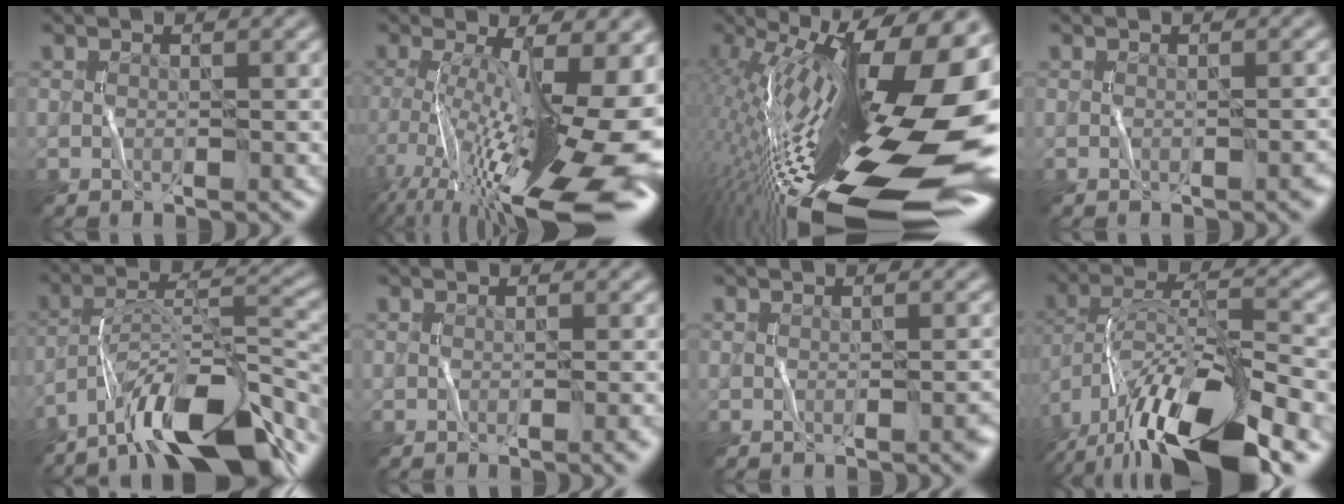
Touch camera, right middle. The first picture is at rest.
{"total": 17.1, "force": [-5.6, 5.0, 15.3], "torque": [-0.263, -0.008, -0.093]}
{"total": 21.4, "force": [-2.5, 6.9, 20.1], "torque": [-0.320, -0.012, -0.049]}
{"total": 1.5, "force": [-0.5, 0.5, 1.3], "torque": [-0.006, 0.009, -0.006]}
{"total": 12.4, "force": [-9.2, 3.2, 7.7], "torque": [-0.116, 0.026, -0.165]}
{"total": 3.0, "force": [-0.7, 1.4, 2.6], "torque": [-0.005, 0.008, -0.004]}
{"total": 2.2, "force": [-0.7, 0.7, 1.9], "torque": [-0.012, 0.008, -0.008]}
{"total": 15.3, "force": [-9.1, 5.6, 10.9], "torque": [-0.209, 0.007, -0.157]}